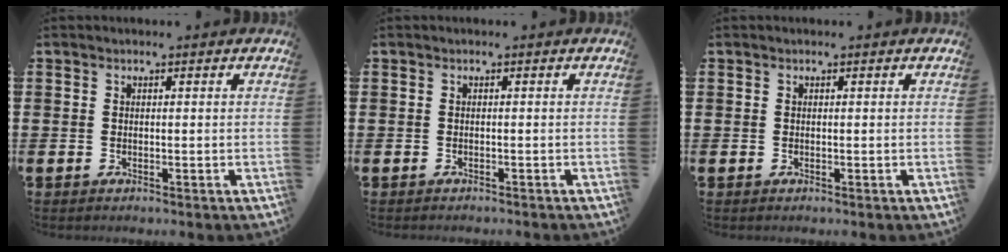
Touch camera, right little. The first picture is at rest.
{"total": 0.0}
{"total": 0.0}